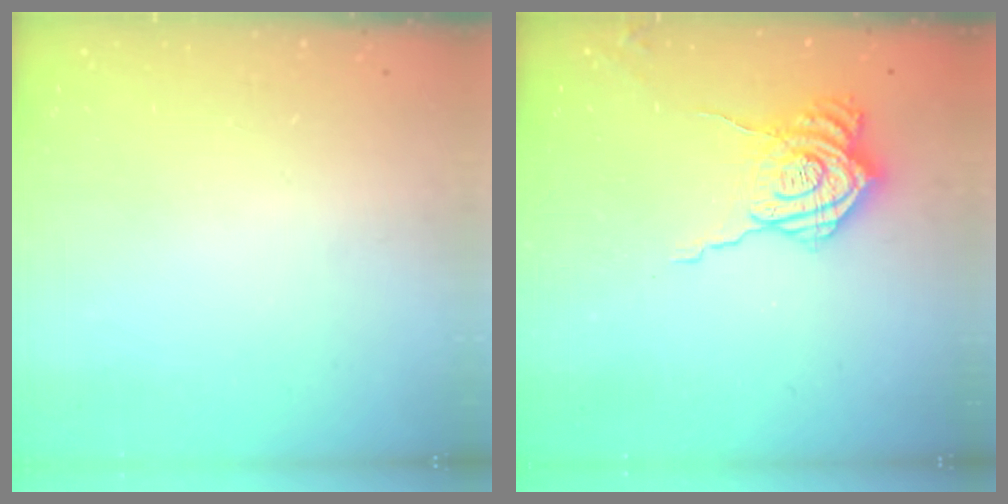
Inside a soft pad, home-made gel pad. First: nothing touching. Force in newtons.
{"total": 10.9, "press": 10.9, "slide": 1.0}